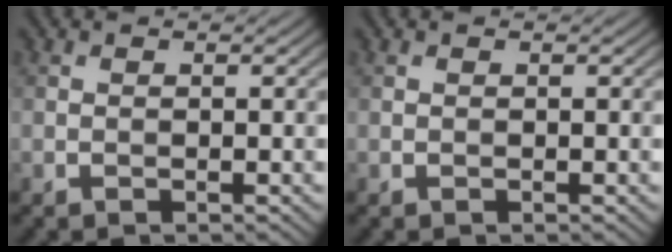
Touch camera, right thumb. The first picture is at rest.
{"total": 0.0}